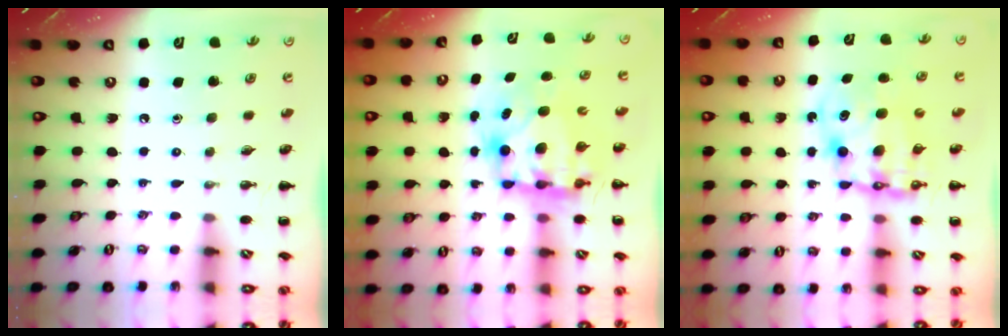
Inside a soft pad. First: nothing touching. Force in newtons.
{"total": 10.0, "press": 9.8, "slide": 2.4}
{"total": 10.5, "press": 10.1, "slide": 3.0}